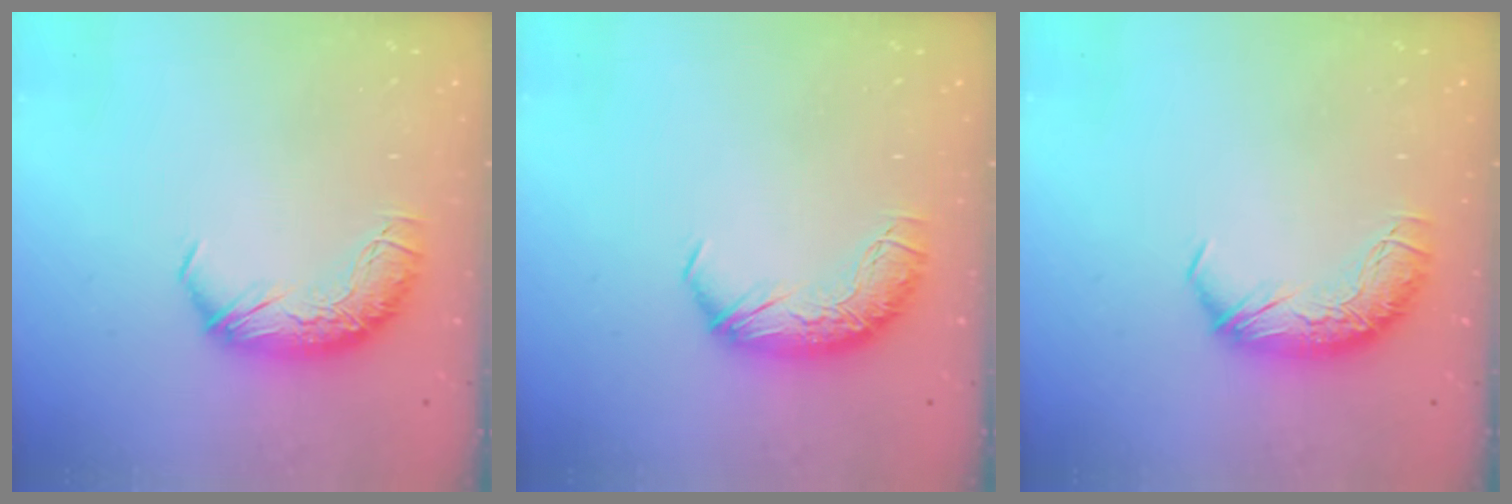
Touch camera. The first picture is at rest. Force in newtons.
{"total": 0.0}
{"total": 0.0}